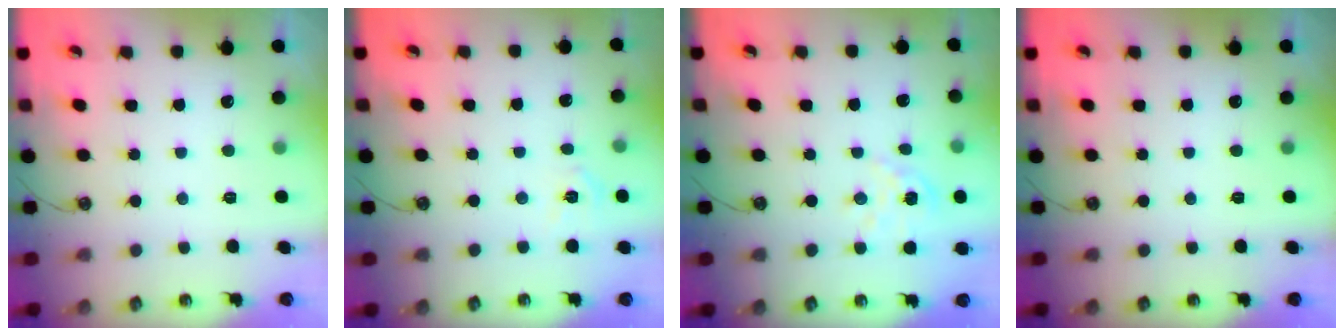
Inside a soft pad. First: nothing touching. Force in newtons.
{"total": 3.5, "press": 3.5, "slide": 0.1}
{"total": 3.8, "press": 3.8, "slide": 0.4}
{"total": 0.0}